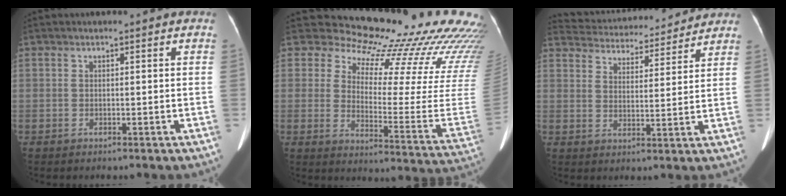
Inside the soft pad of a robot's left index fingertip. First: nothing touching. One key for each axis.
{"total": 22.5, "fx": 20.7, "fy": 3.2, "fz": 8.3, "tx": -0.121, "ty": -0.138, "tz": 0.236}
{"total": 15.8, "fx": 15.1, "fy": 3.2, "fz": 3.4, "tx": -0.052, "ty": 0.020, "tz": 0.211}